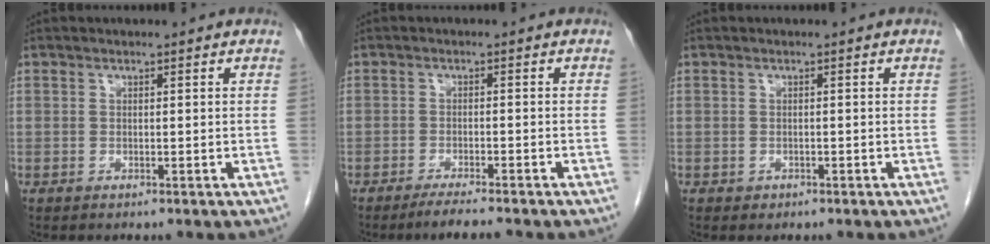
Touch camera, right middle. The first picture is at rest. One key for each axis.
{"total": 4.1, "fx": -3.5, "fy": -0.2, "fz": 2.1, "tx": -0.036, "ty": -0.009, "tz": -0.058}
{"total": 0.6, "fx": -0.3, "fy": 0.5, "fz": 0.1, "tx": -0.005, "ty": 0.002, "tz": -0.003}